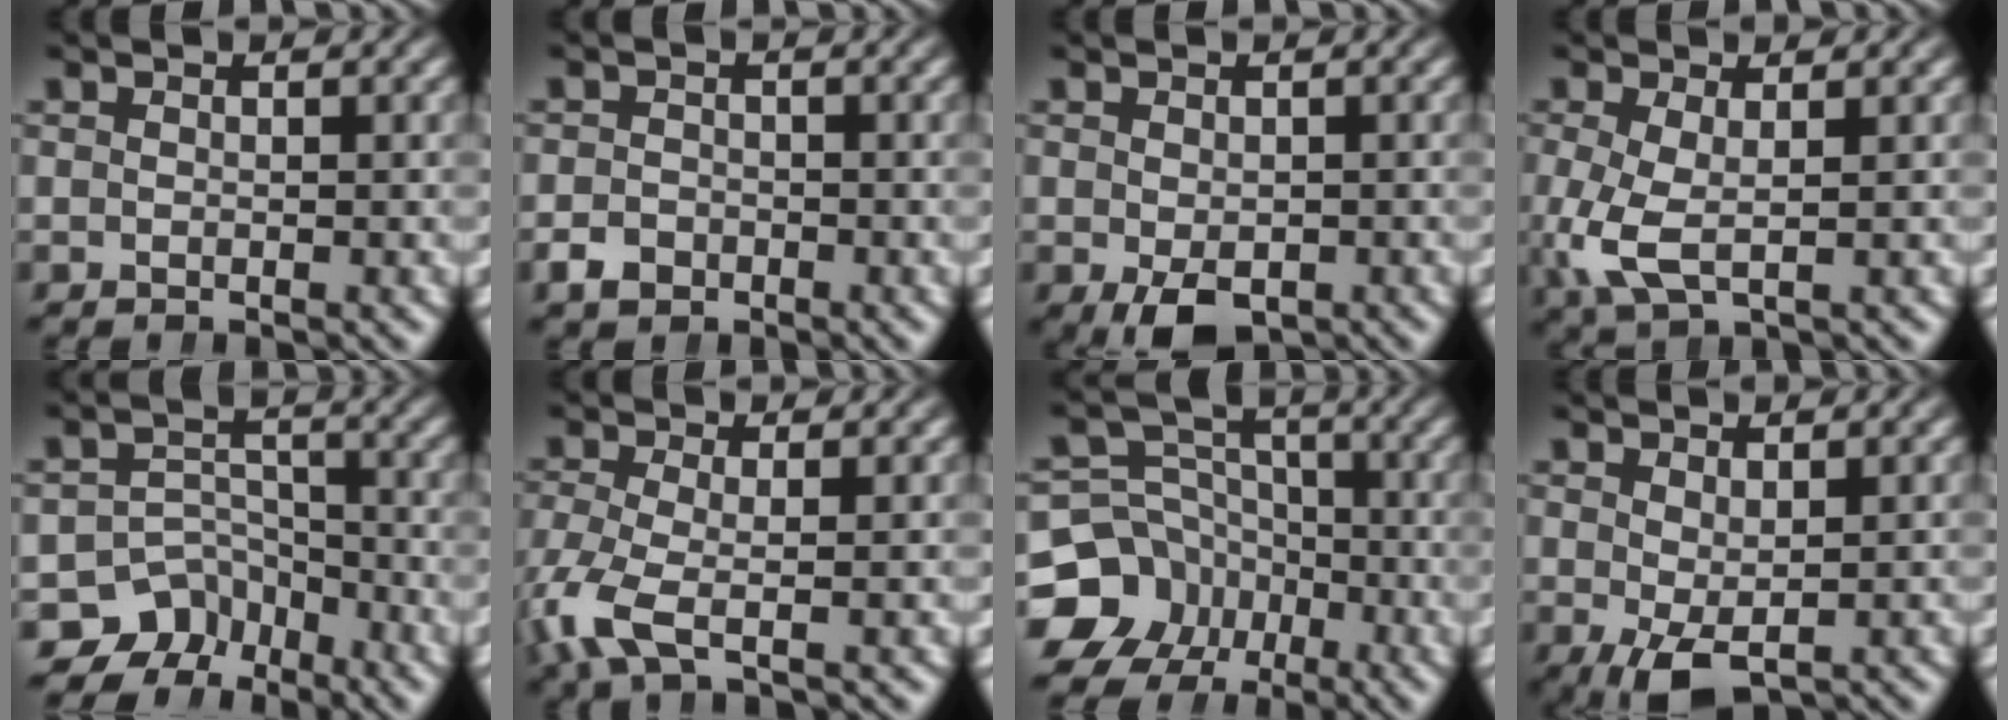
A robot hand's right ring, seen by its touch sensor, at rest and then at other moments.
{"total": 2.0, "force": [-1.5, 1.3, 0.3], "torque": [-0.002, -0.011, -0.023]}
{"total": 3.1, "force": [-1.7, 1.5, 2.1], "torque": [-0.039, -0.026, -0.009]}
{"total": 4.4, "force": [-0.8, 2.4, 3.6], "torque": [-0.101, -0.031, 0.004]}
{"total": 8.9, "force": [-4.8, 6.9, 2.8], "torque": [-0.037, -0.027, -0.083]}
{"total": 3.8, "force": [-1.2, 1.7, 3.1], "torque": [-0.090, -0.024, -0.011]}
{"total": 13.0, "force": [-3.8, 11.5, 4.6], "torque": [-0.078, -0.050, -0.065]}
{"total": 2.8, "force": [-0.9, 1.1, 2.3], "torque": [-0.045, -0.025, 0.005]}